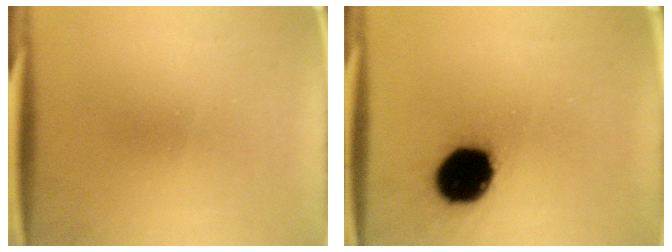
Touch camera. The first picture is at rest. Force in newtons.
{"total": 16.1}